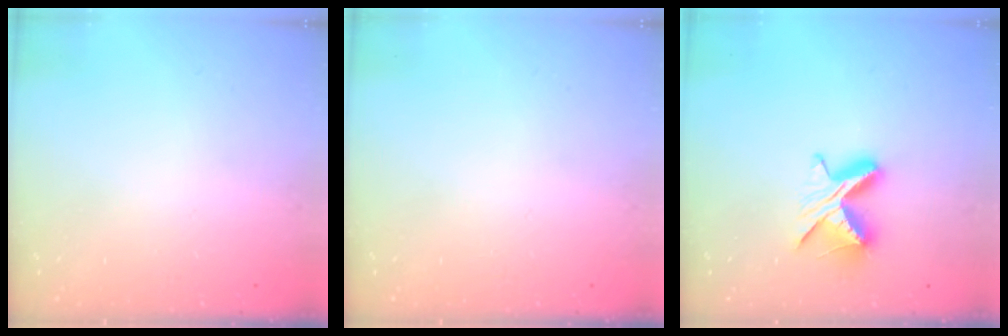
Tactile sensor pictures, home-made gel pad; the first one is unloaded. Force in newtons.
{"total": 0.0}
{"total": 9.4, "press": 9.4, "slide": 0.9}